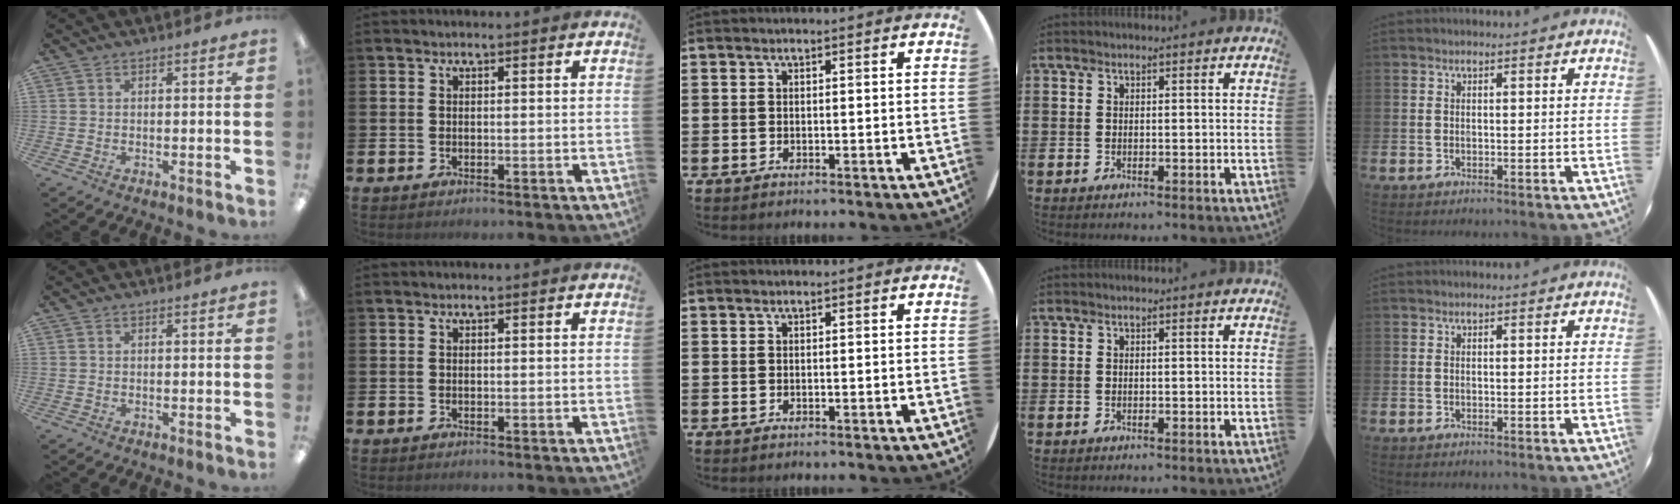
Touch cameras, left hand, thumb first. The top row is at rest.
{}